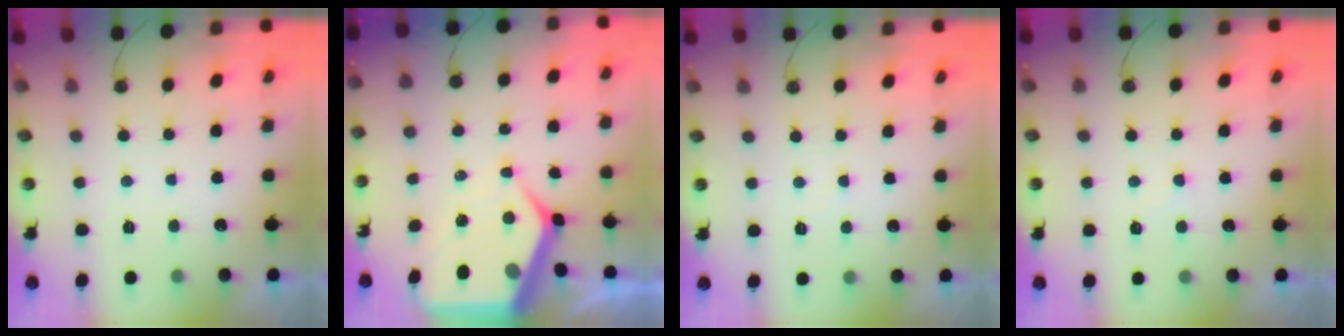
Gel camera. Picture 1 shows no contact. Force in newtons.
{"total": 9.5, "press": 9.5, "slide": 0.8}
{"total": 2.6, "press": 2.6, "slide": 0.3}
{"total": 4.7, "press": 4.6, "slide": 0.5}